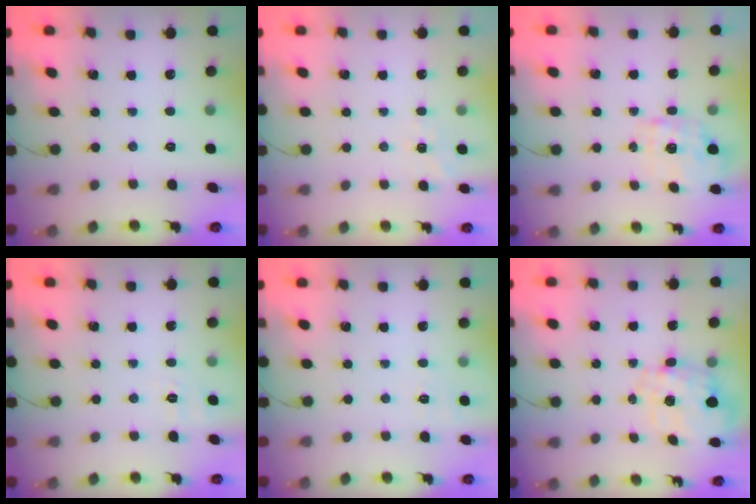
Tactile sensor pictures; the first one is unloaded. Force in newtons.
{"total": 5.8, "press": 5.6, "slide": 1.6}
{"total": 1.9, "press": 1.8, "slide": 0.5}
{"total": 2.0, "press": 0.8, "slide": 1.8}
{"total": 3.4, "press": 2.8, "slide": 1.9}
{"total": 2.5, "press": 2.4, "slide": 0.8}